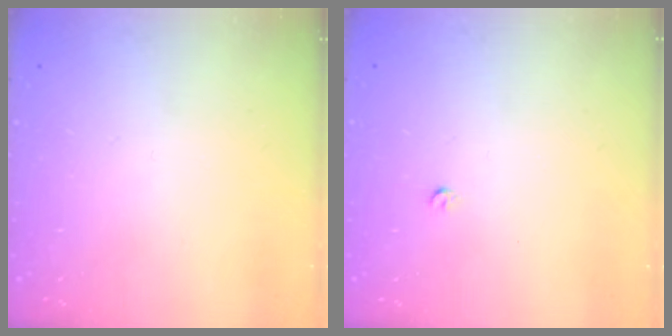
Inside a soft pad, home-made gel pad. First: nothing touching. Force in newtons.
{"total": 2.6, "press": 2.5, "slide": 0.4}